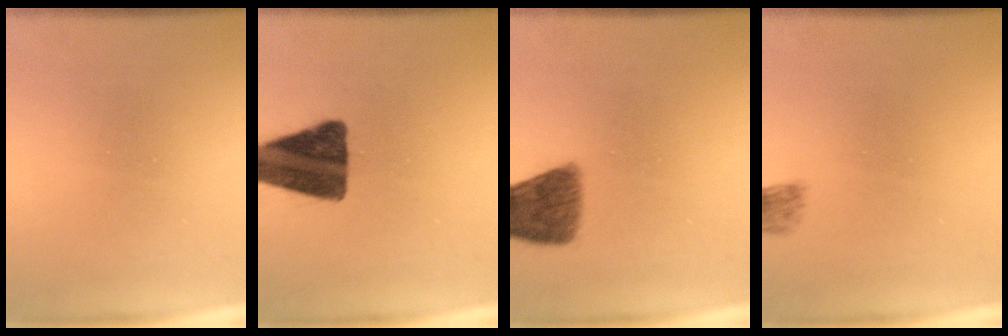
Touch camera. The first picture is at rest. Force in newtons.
{"total": 15.6}
{"total": 8.3}
{"total": 1.2}